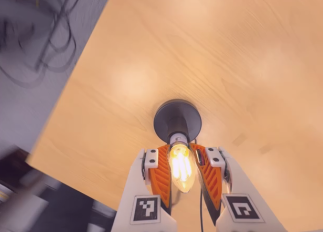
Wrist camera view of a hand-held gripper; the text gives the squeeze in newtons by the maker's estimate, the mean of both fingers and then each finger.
{"total": 24.7, "left": 27.1, "right": 22.3}